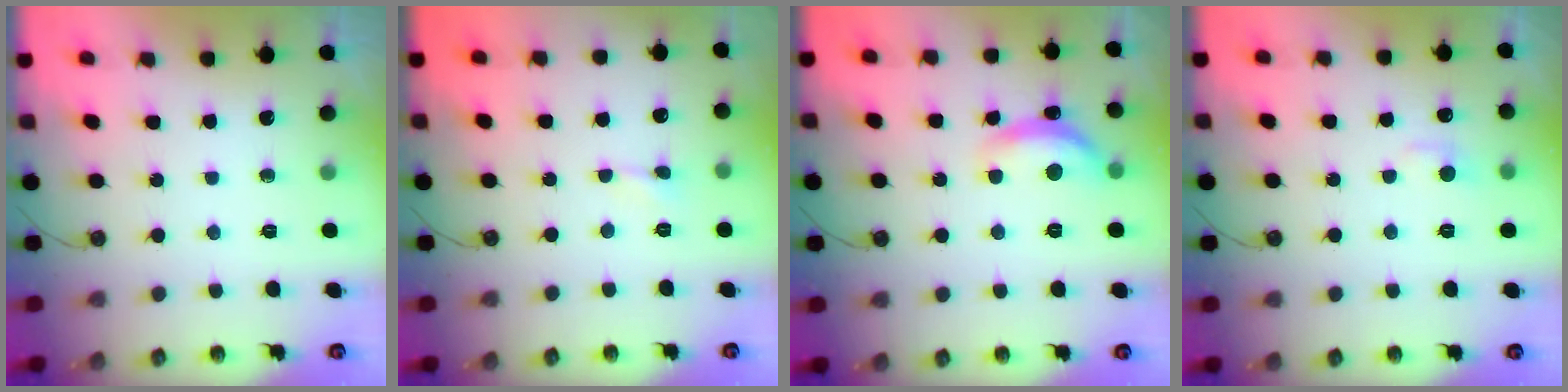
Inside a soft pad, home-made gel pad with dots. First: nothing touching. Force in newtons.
{"total": 0.0}
{"total": 5.9, "press": 5.9, "slide": 0.7}
{"total": 1.2, "press": 1.0, "slide": 0.7}